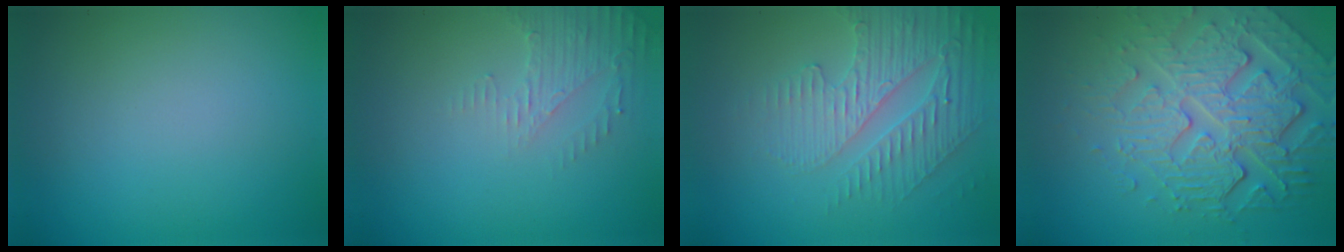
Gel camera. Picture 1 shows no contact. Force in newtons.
{"total": 2.2, "press": 2.1, "slide": 0.5}
{"total": 3.8, "press": 3.6, "slide": 1.3}
{"total": 6.9, "press": 5.1, "slide": 4.7}